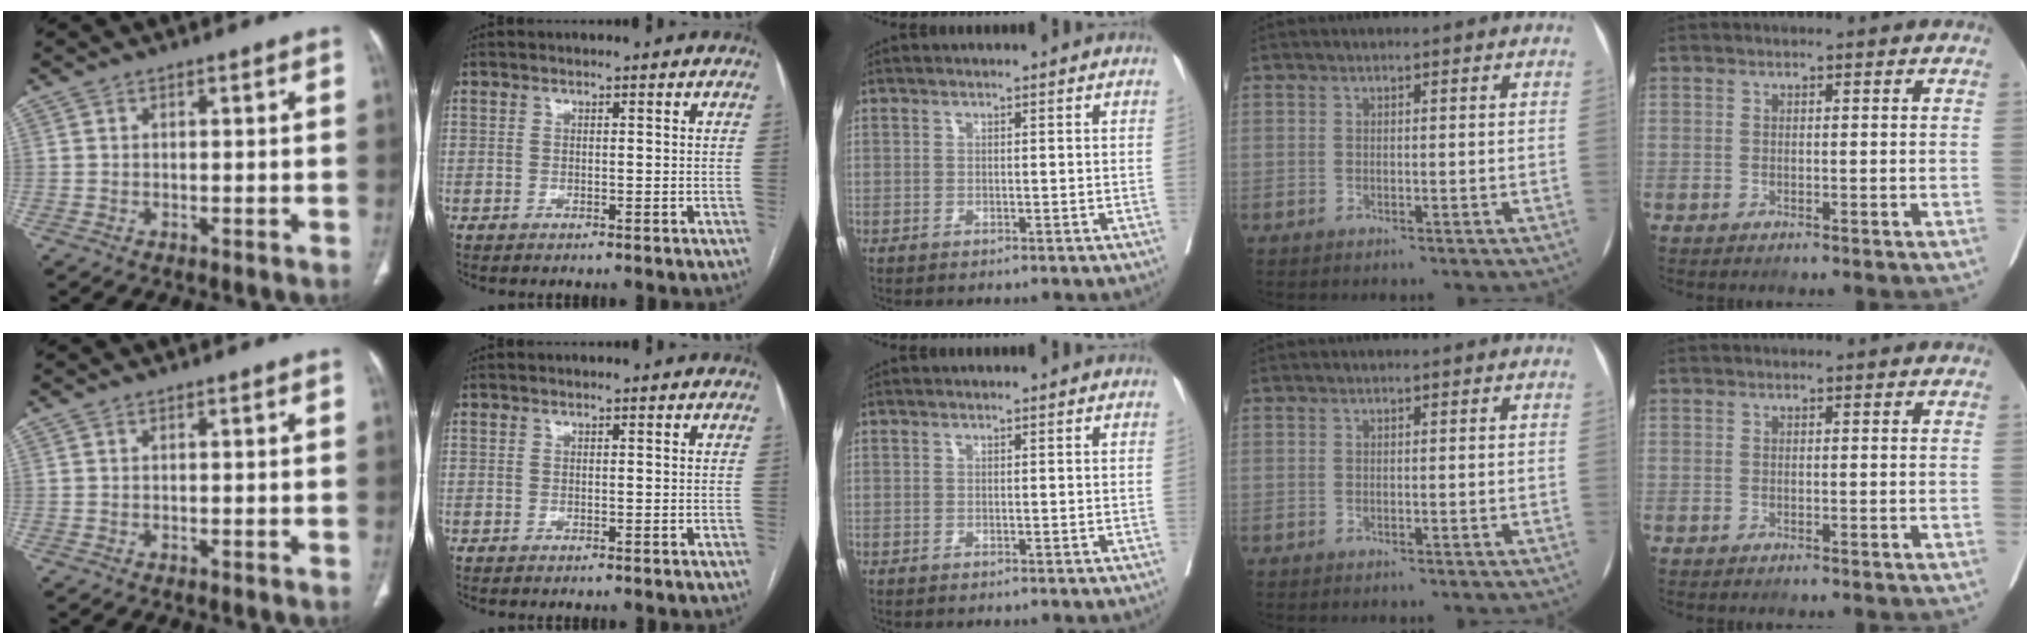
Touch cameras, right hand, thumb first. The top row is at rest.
{}